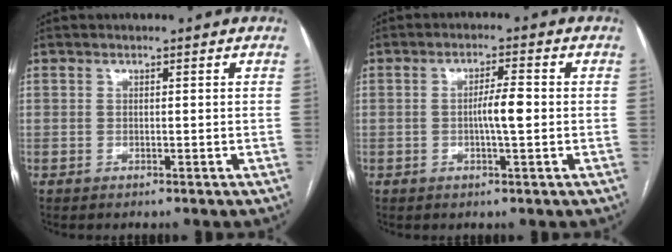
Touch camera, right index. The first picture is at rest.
{"total": 4.1, "force": [-0.4, 0.3, 4.1], "torque": [-0.072, 0.001, -0.007]}